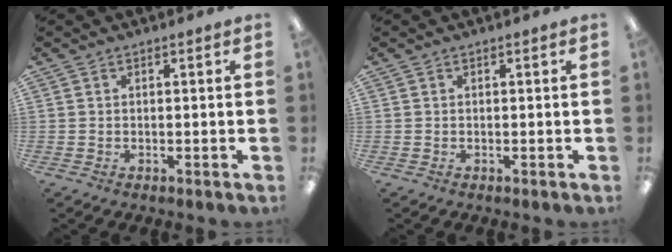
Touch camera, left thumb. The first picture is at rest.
{"total": 0.0}